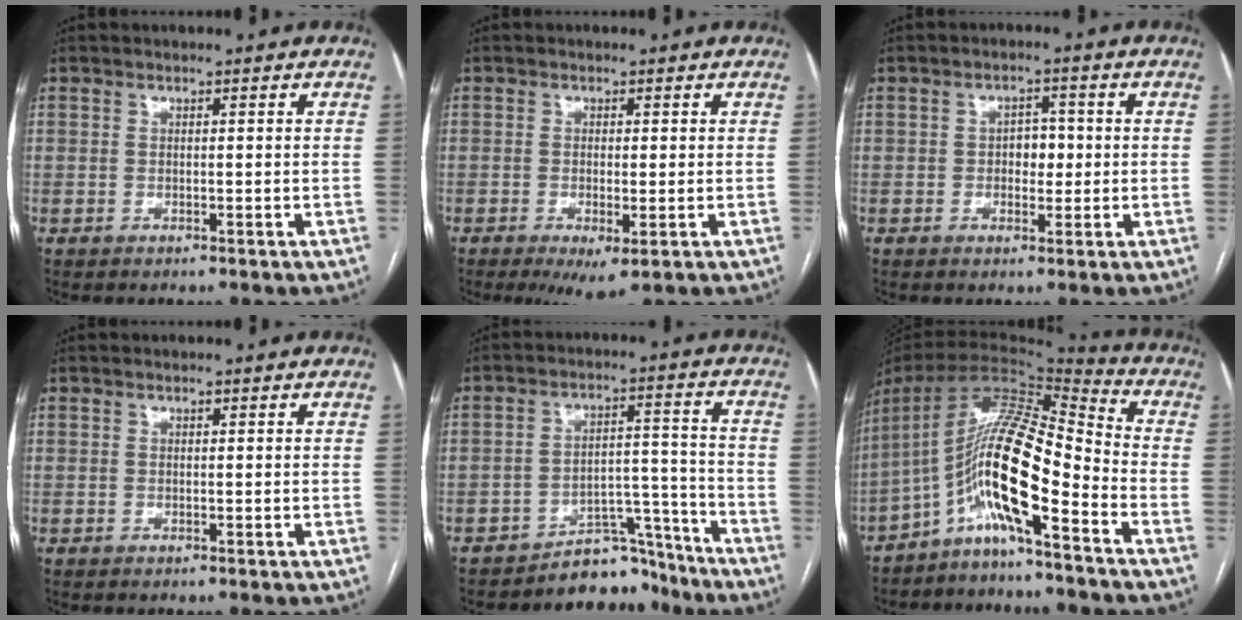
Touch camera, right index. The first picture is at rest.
{"total": 4.5, "force": [-1.8, 1.1, 3.9], "torque": [-0.062, -0.012, -0.021]}
{"total": 3.4, "force": [-0.1, 2.1, 2.6], "torque": [-0.034, 0.008, 0.000]}
{"total": 0.0}
{"total": 7.8, "force": [-7.3, 2.9, 0.1], "torque": [0.020, 0.064, -0.114]}
{"total": 14.9, "force": [-6.6, 1.9, 13.3], "torque": [-0.247, 0.027, -0.118]}